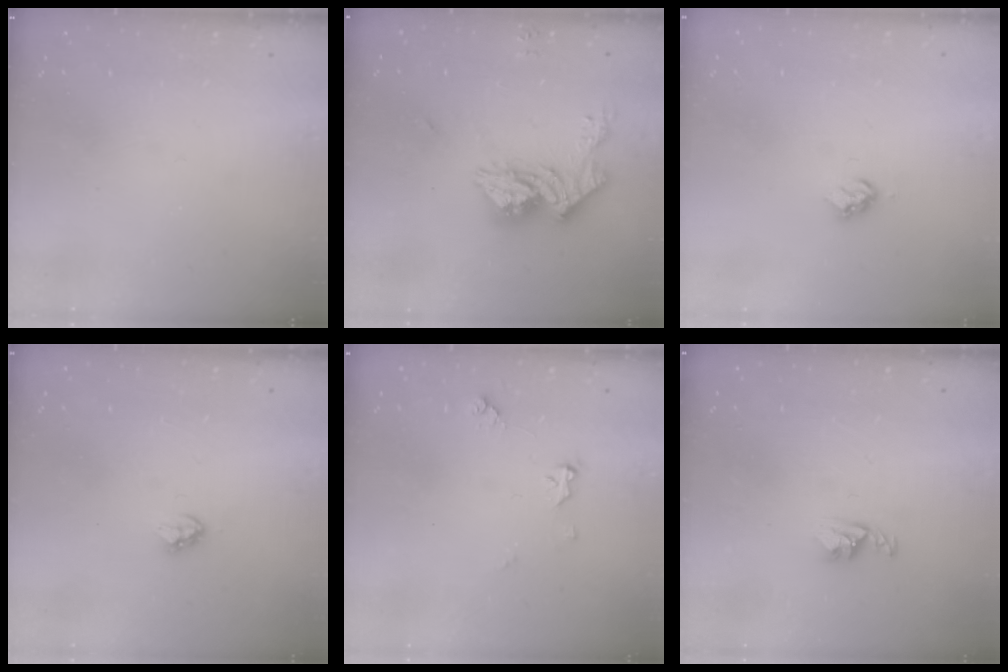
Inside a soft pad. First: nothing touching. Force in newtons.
{"total": 13.3, "press": 13.3, "slide": 1.3}
{"total": 3.1, "press": 3.1, "slide": 0.3}
{"total": 3.2, "press": 3.1, "slide": 0.7}
{"total": 5.9, "press": 5.9, "slide": 0.7}
{"total": 3.5, "press": 3.5, "slide": 0.5}